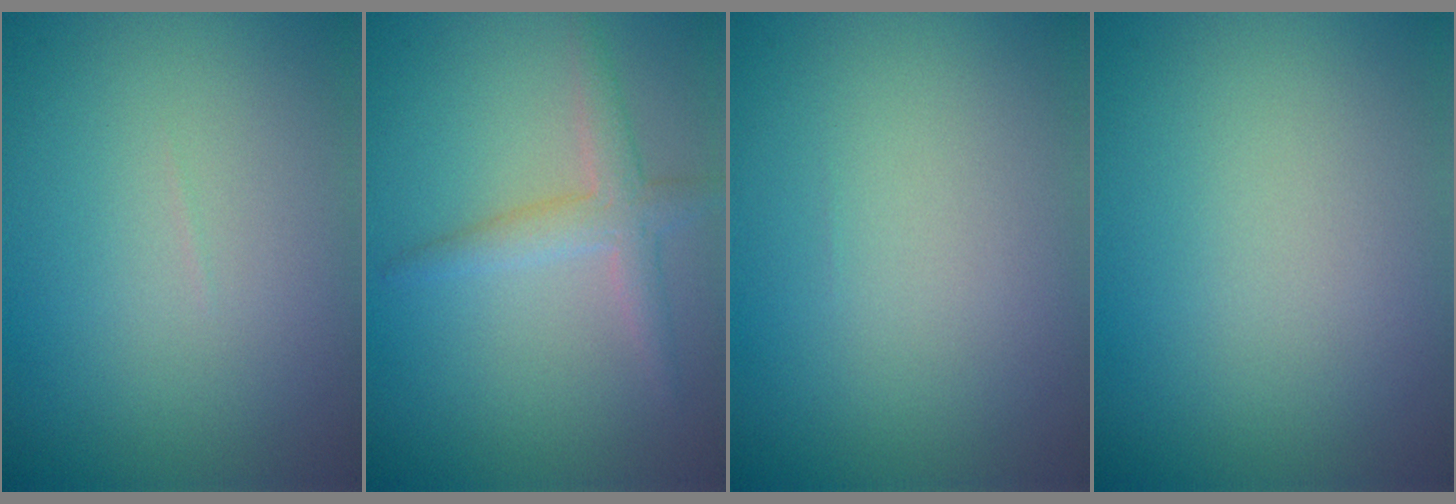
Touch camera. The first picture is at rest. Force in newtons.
{"total": 2.6, "press": 2.5, "slide": 0.1}
{"total": 0.0}
{"total": 0.0}